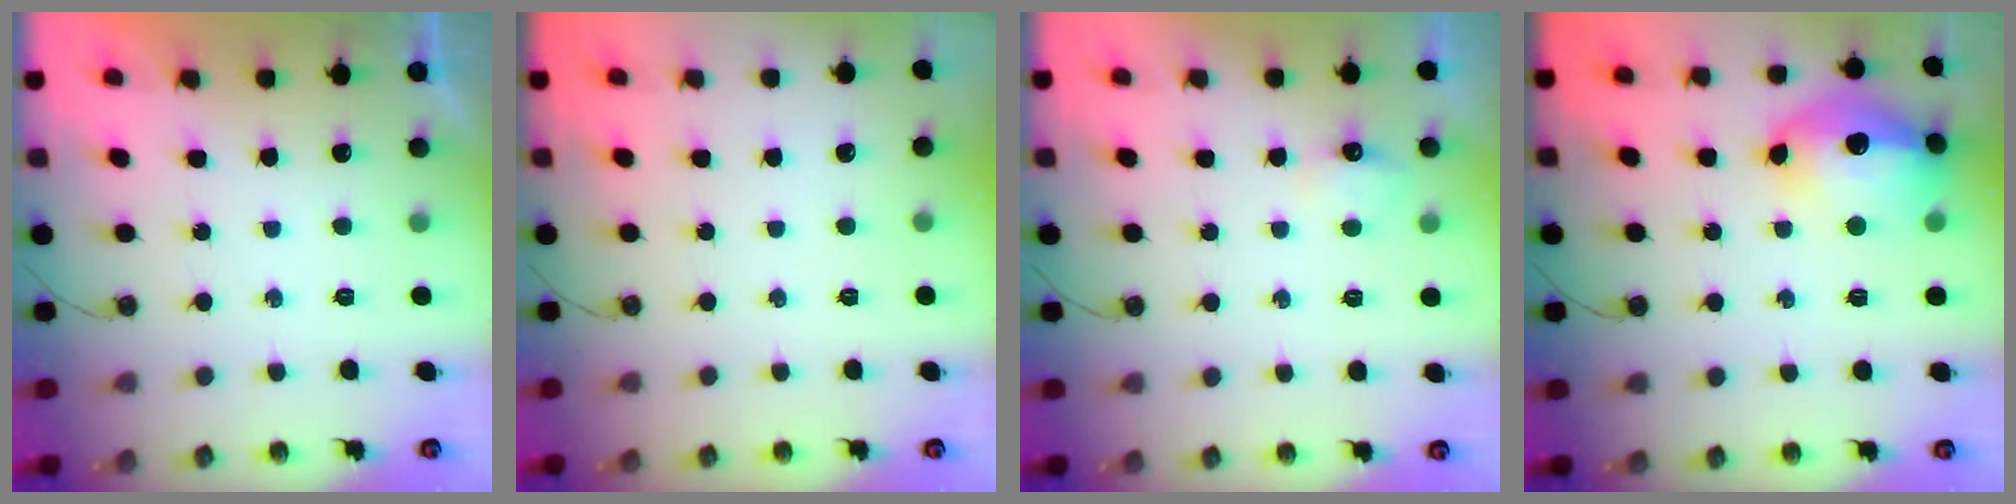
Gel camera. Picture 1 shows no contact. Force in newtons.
{"total": 0.0}
{"total": 5.5, "press": 5.4, "slide": 0.8}
{"total": 17.8, "press": 17.8, "slide": 1.4}